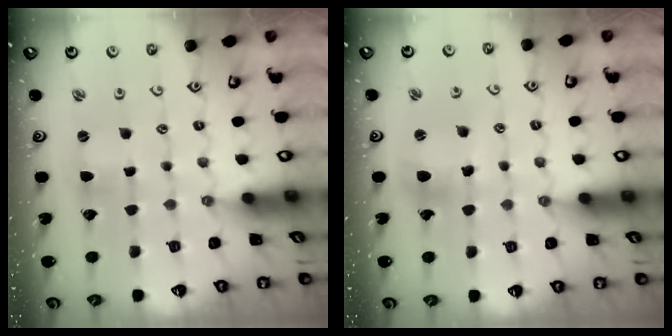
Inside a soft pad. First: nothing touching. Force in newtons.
{"total": 9.2, "press": 9.1, "slide": 1.3}